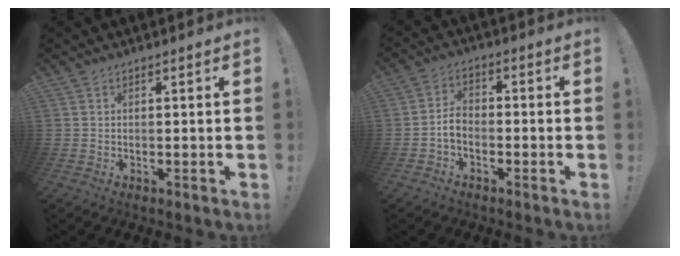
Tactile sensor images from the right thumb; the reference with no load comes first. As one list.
[{"total": 5.1, "force": [-2.0, 3.3, 3.2], "torque": [-0.065, 0.007, -0.038]}]